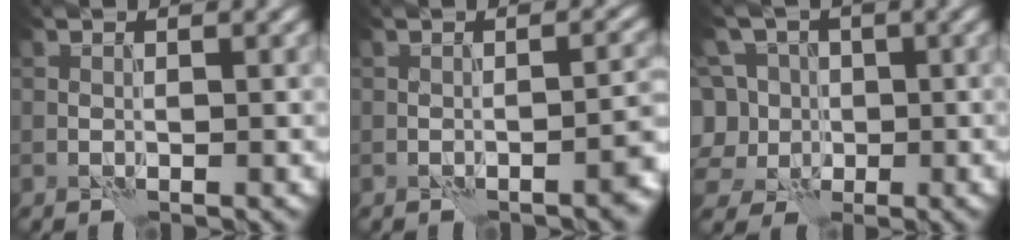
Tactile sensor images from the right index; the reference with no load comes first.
{"total": 2.4, "force": [-1.4, 0.4, 1.9], "torque": [-0.025, 0.009, -0.022]}
{"total": 8.0, "force": [0.2, 7.3, 3.2], "torque": [-0.071, 0.037, -0.042]}